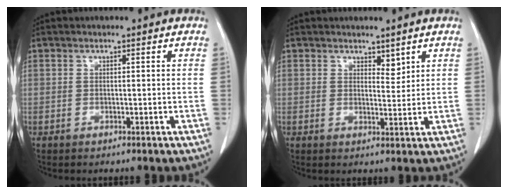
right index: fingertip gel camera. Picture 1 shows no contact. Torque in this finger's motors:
{"motor_torque": [-0.03, 0.11, 0.00, -0.01]}